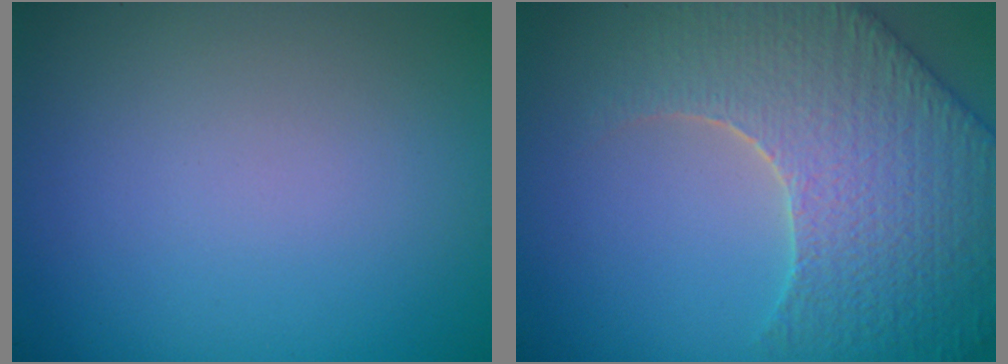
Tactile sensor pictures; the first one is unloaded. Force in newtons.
{"total": 7.3, "press": 6.0, "slide": 4.1}